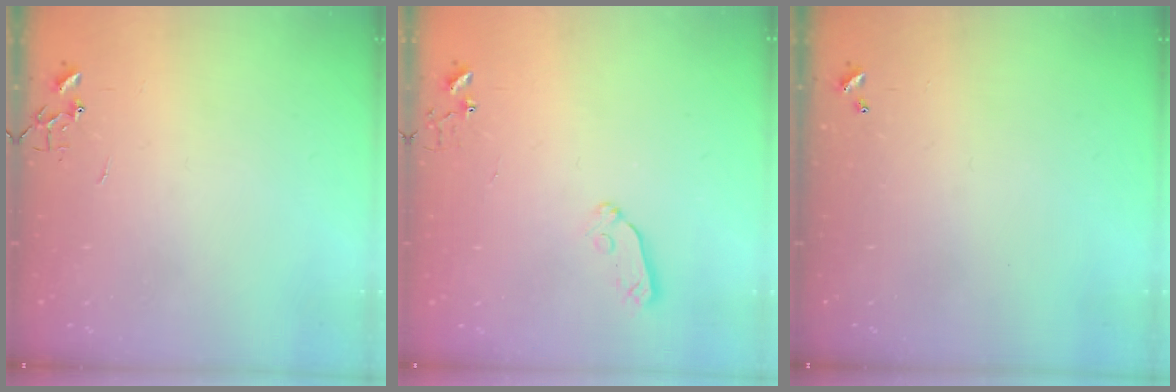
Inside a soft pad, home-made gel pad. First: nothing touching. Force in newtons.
{"total": 5.0, "press": 4.9, "slide": 1.1}
{"total": 0.0}